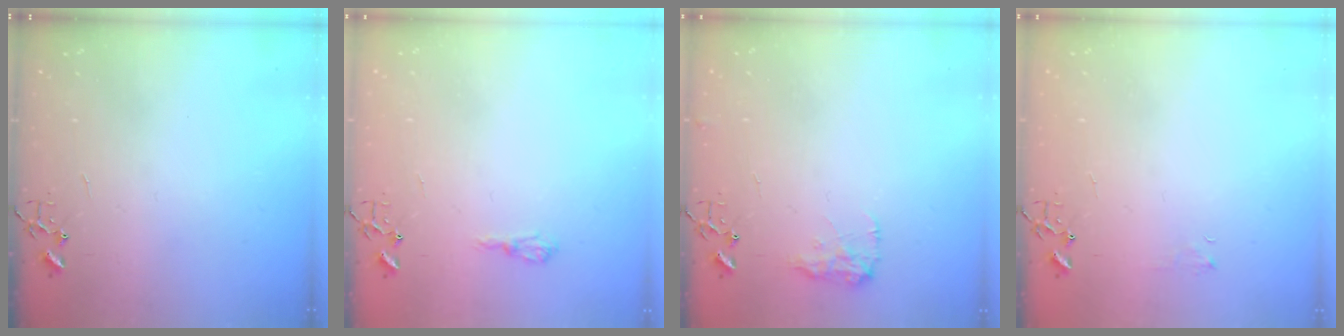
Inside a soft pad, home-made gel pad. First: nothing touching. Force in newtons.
{"total": 7.2, "press": 7.1, "slide": 0.6}
{"total": 8.7, "press": 8.6, "slide": 0.5}
{"total": 3.8, "press": 3.8, "slide": 0.5}